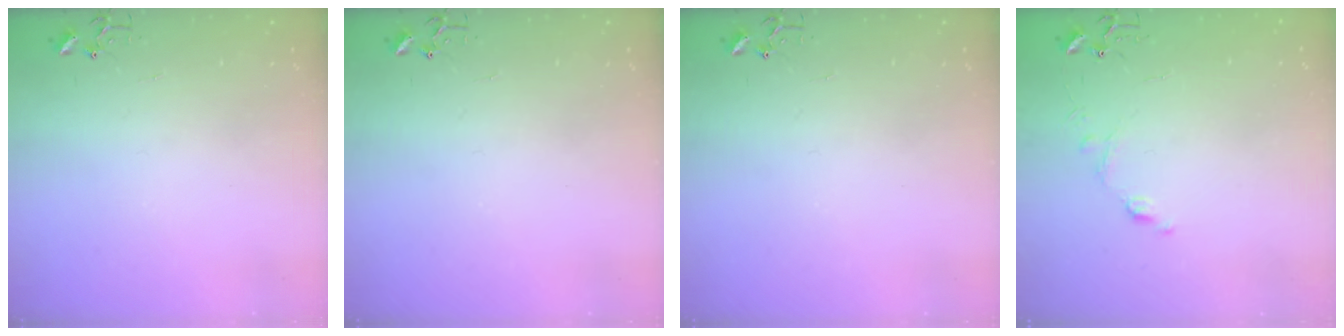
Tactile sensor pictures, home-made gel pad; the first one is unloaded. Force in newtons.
{"total": 0.0}
{"total": 0.0}
{"total": 7.3, "press": 7.3, "slide": 0.8}